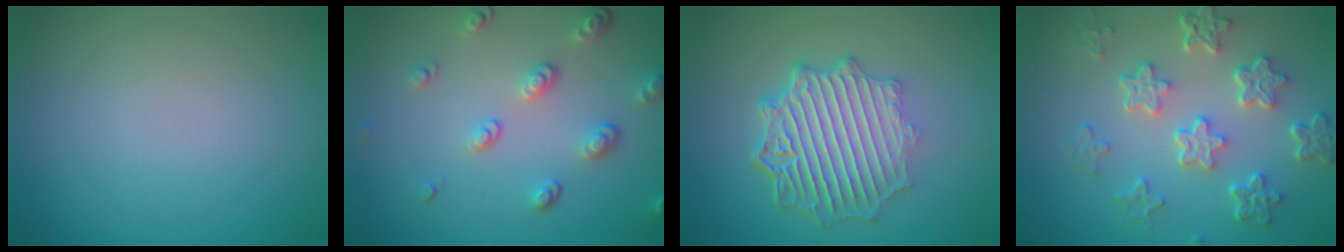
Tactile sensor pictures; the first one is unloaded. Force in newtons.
{"total": 3.2, "press": 2.6, "slide": 1.8}
{"total": 7.1, "press": 5.4, "slide": 4.7}
{"total": 5.6, "press": 4.3, "slide": 3.6}